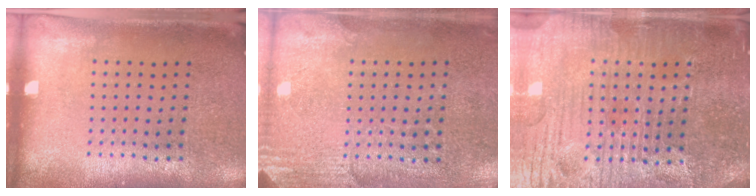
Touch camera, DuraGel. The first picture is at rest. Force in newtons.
{"total": 2.7, "press": 2.4, "slide": 1.1}
{"total": 5.3, "press": 5.0, "slide": 1.6}